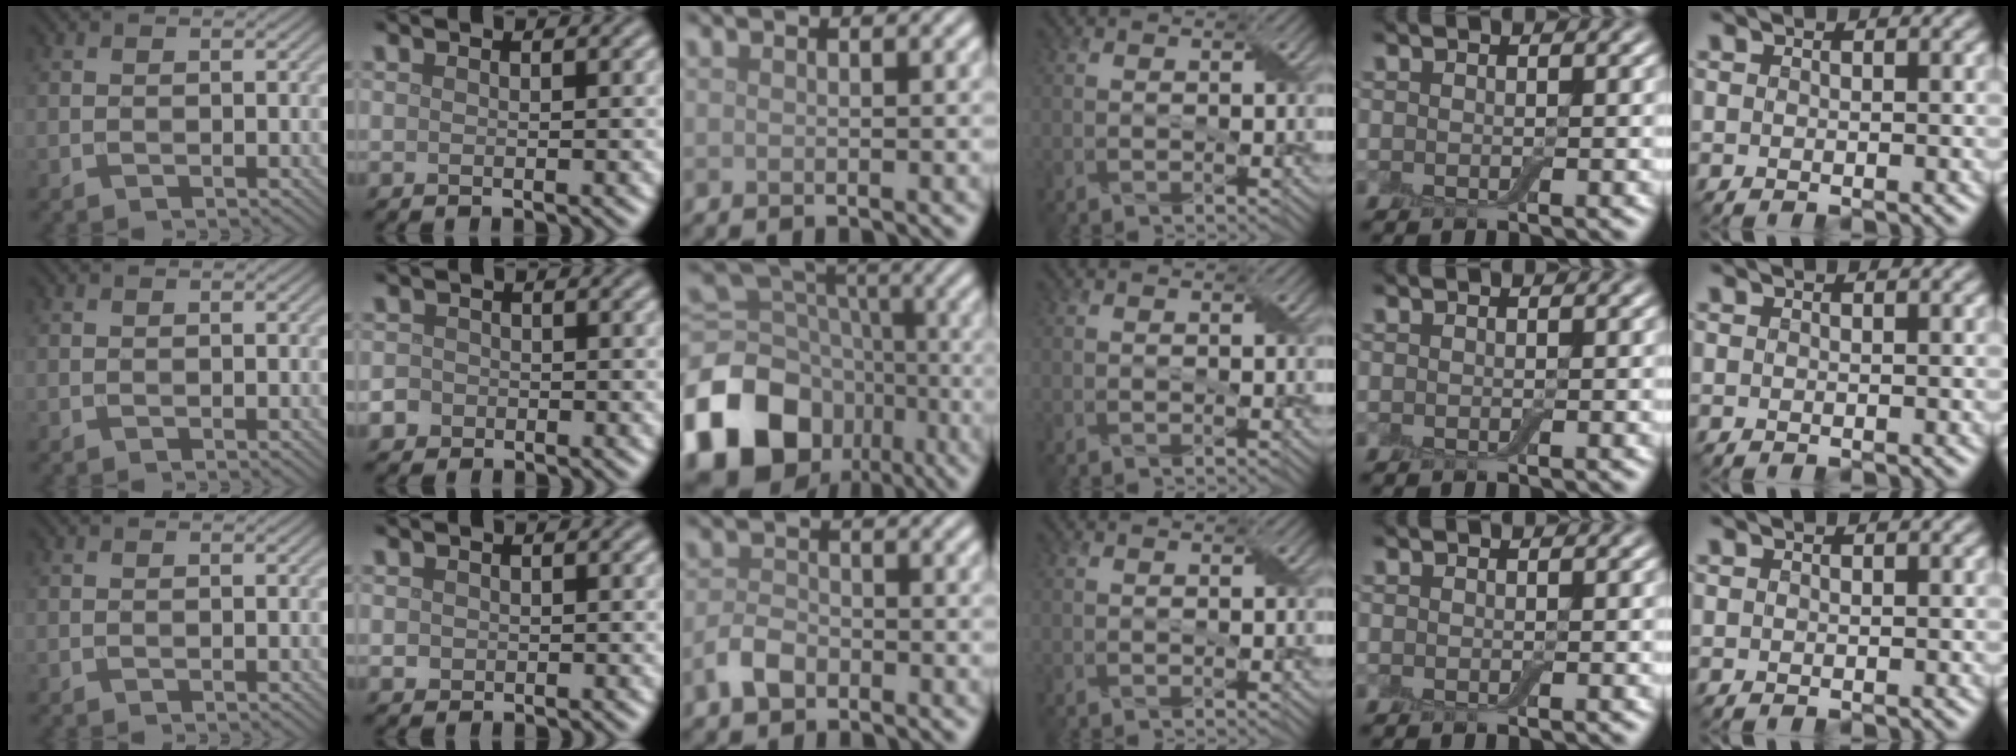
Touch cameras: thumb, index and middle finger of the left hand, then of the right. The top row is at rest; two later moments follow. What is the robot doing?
{"motion": "fold", "object": "aluminum foil"}